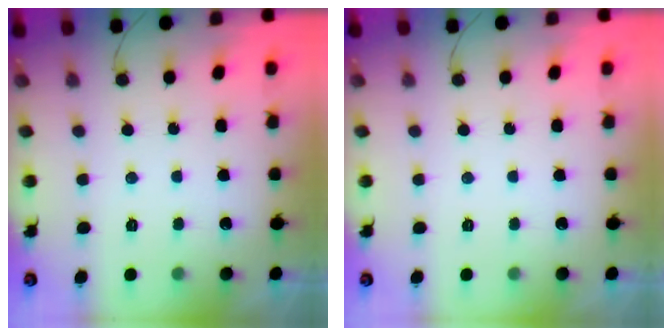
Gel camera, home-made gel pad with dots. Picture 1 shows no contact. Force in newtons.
{"total": 0.0}